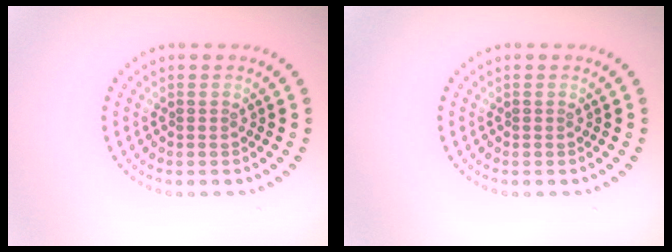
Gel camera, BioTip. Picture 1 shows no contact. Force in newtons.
{"total": 0.0}